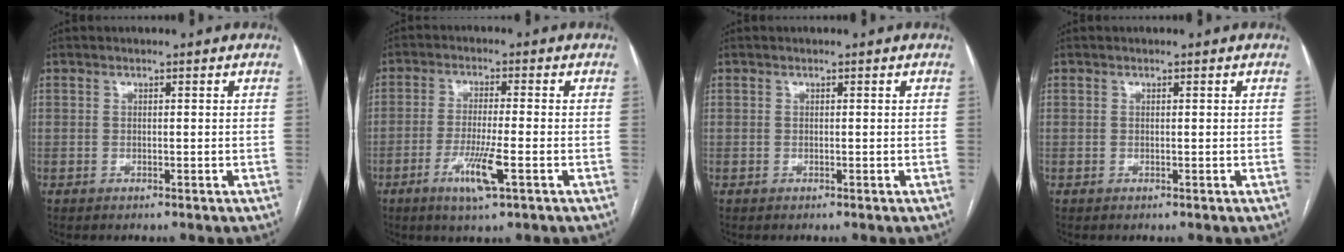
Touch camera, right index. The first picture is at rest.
{"total": 6.8, "force": [-2.9, 0.1, 6.1], "torque": [-0.119, -0.014, -0.052]}
{"total": 0.0}
{"total": 0.0}